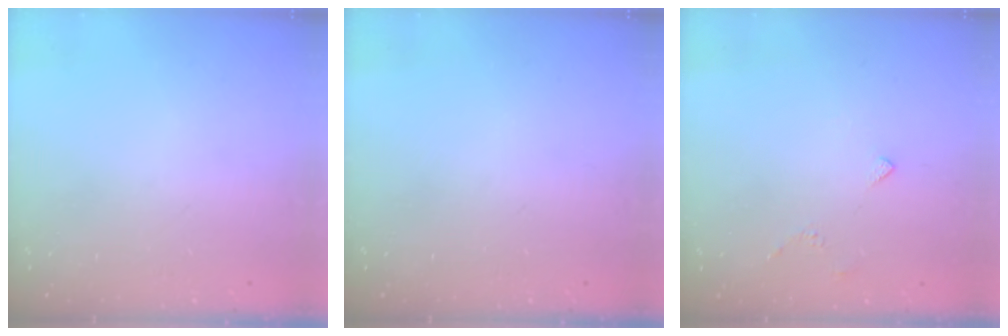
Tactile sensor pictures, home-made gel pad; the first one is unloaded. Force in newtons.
{"total": 0.0}
{"total": 3.3, "press": 3.2, "slide": 0.8}